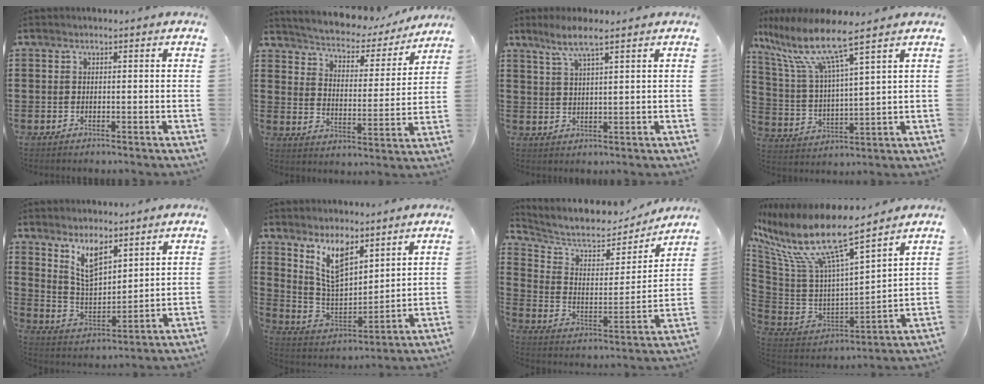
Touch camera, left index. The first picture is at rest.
{"total": 3.3, "force": [3.3, 0.6, 0.4], "torque": [-0.031, -0.031, 0.045]}
{"total": 4.5, "force": [3.0, 0.3, 3.3], "torque": [-0.072, 0.003, 0.053]}
{"total": 10.1, "force": [7.6, 0.6, 6.7], "torque": [-0.166, -0.041, 0.122]}
{"total": 7.5, "force": [5.3, 3.2, 4.2], "torque": [-0.093, -0.013, 0.097]}
{"total": 9.5, "force": [6.5, 4.1, 5.5], "torque": [-0.120, -0.017, 0.122]}
{"total": 7.7, "force": [6.6, 2.6, 3.1], "torque": [-0.087, -0.040, 0.109]}
{"total": 12.9, "force": [8.0, 2.8, 9.7], "torque": [-0.226, -0.056, 0.129]}